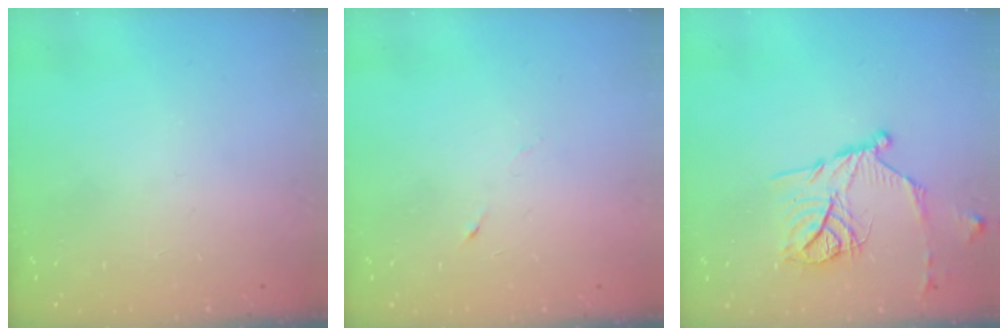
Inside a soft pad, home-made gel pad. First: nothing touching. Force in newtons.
{"total": 3.4, "press": 3.2, "slide": 0.9}
{"total": 15.4, "press": 15.3, "slide": 1.5}